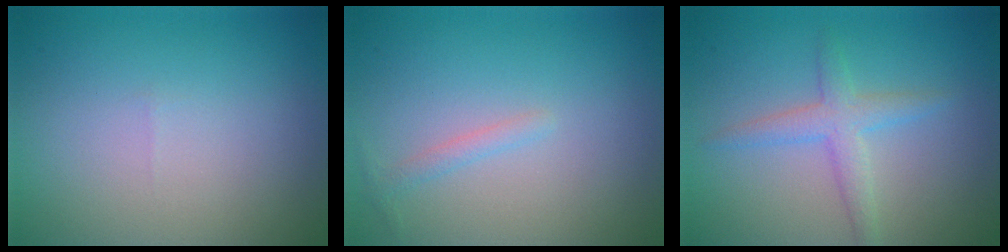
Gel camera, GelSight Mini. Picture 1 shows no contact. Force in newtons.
{"total": 0.9, "press": 0.9, "slide": 0.0}
{"total": 2.6, "press": 2.6, "slide": 0.0}